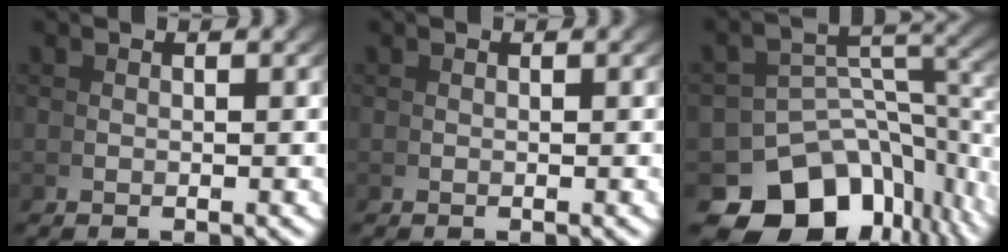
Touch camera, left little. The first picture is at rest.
{"total": 0.0}
{"total": 12.4, "force": [-6.0, 8.1, 7.3], "torque": [-0.116, -0.048, -0.077]}